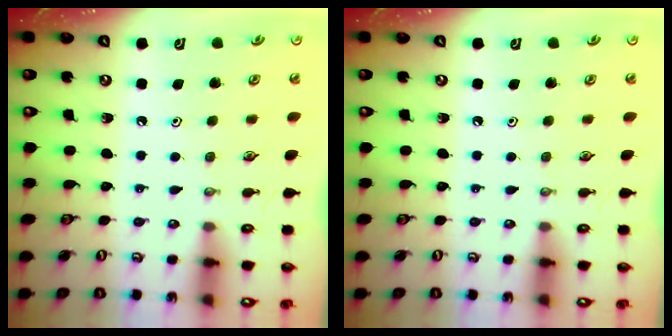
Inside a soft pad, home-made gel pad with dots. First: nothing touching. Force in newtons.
{"total": 0.0}